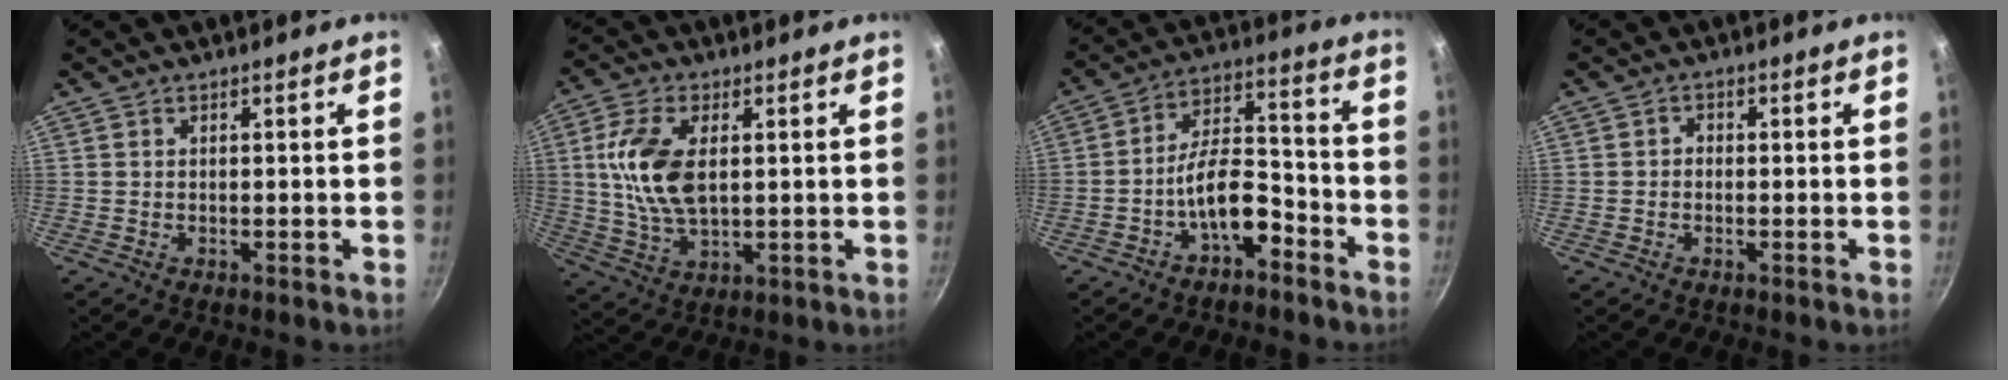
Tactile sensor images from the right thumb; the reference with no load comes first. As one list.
[{"total": 11.9, "force": [1.9, 6.4, 9.8], "torque": [-0.191, -0.004, 0.037]}, {"total": 10.0, "force": [-5.3, 4.8, 7.1], "torque": [-0.096, 0.065, -0.089]}, {"total": 1.3, "force": [-0.5, 1.0, 0.6], "torque": [-0.008, 0.007, -0.011]}]